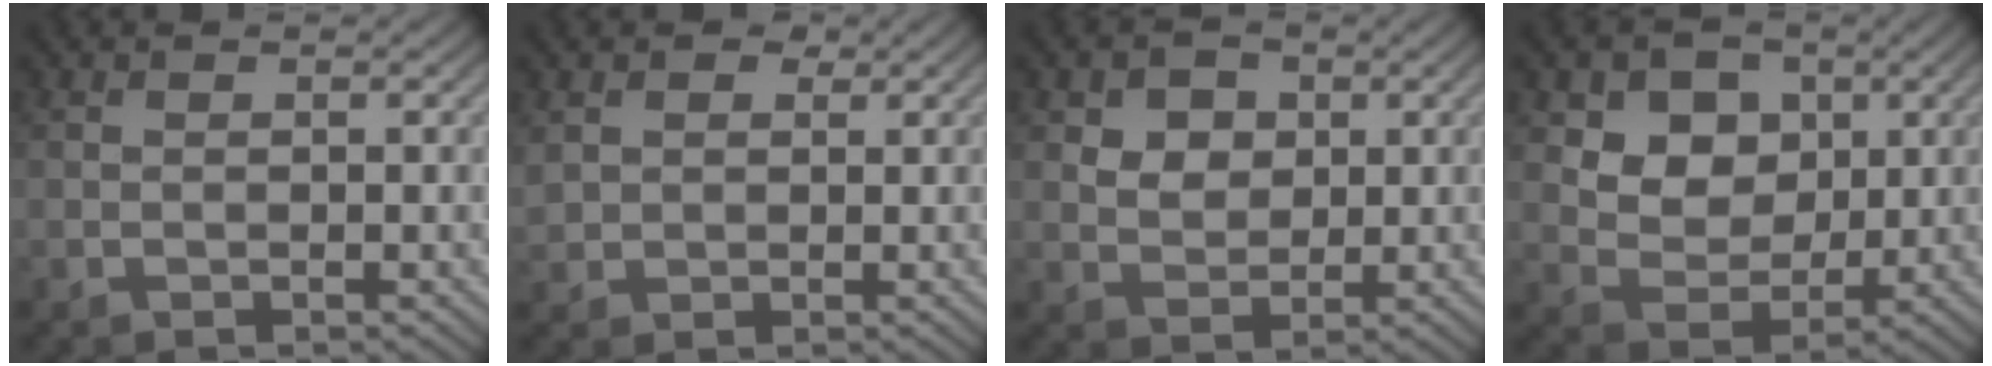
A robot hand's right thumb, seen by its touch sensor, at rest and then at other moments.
{"total": 3.5, "force": [1.8, 2.7, 1.3], "torque": [-0.042, 0.003, 0.037]}
{"total": 4.5, "force": [1.8, 3.4, 2.3], "torque": [-0.050, -0.006, 0.029]}
{"total": 7.9, "force": [3.5, 6.0, 3.9], "torque": [-0.103, -0.017, 0.082]}